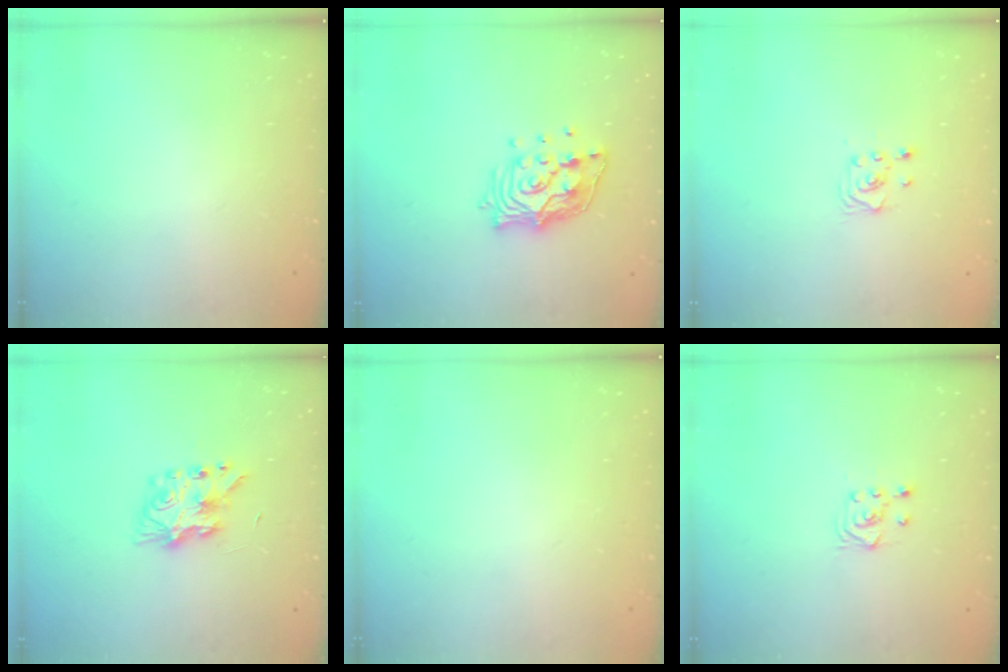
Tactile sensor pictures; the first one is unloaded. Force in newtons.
{"total": 13.4, "press": 13.3, "slide": 1.3}
{"total": 2.2, "press": 2.2, "slide": 0.3}
{"total": 7.9, "press": 7.9, "slide": 0.7}
{"total": 0.0}
{"total": 3.9, "press": 3.8, "slide": 0.7}